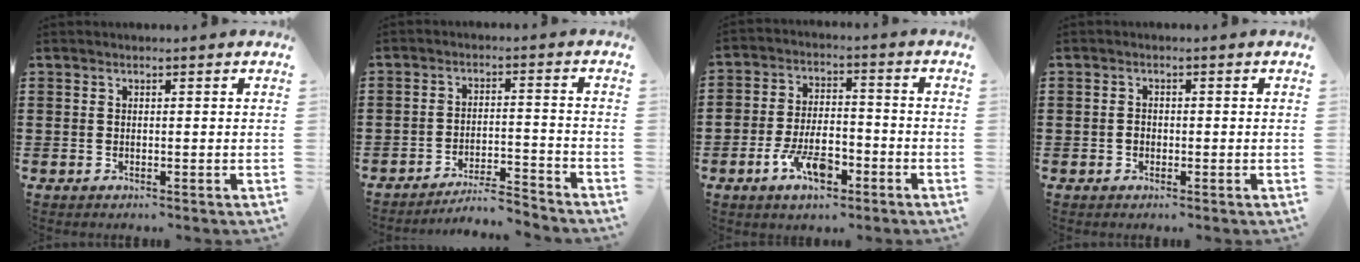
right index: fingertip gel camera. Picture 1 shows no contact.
{"total": 4.9, "force": [-4.6, -0.1, 1.4], "torque": [-0.027, -0.004, -0.093]}
{"total": 8.0, "force": [-4.3, 3.7, 5.6], "torque": [-0.121, 0.008, -0.082]}
{"total": 1.1, "force": [-0.4, 0.8, 0.6], "torque": [-0.013, 0.001, -0.007]}